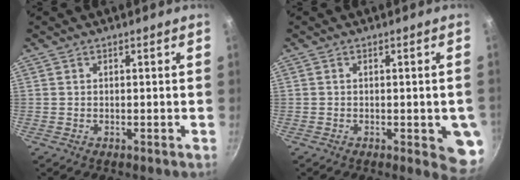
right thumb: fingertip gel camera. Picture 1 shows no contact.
{"total": 7.3, "force": [-1.6, 2.5, 6.7], "torque": [-0.052, 0.000, -0.017]}